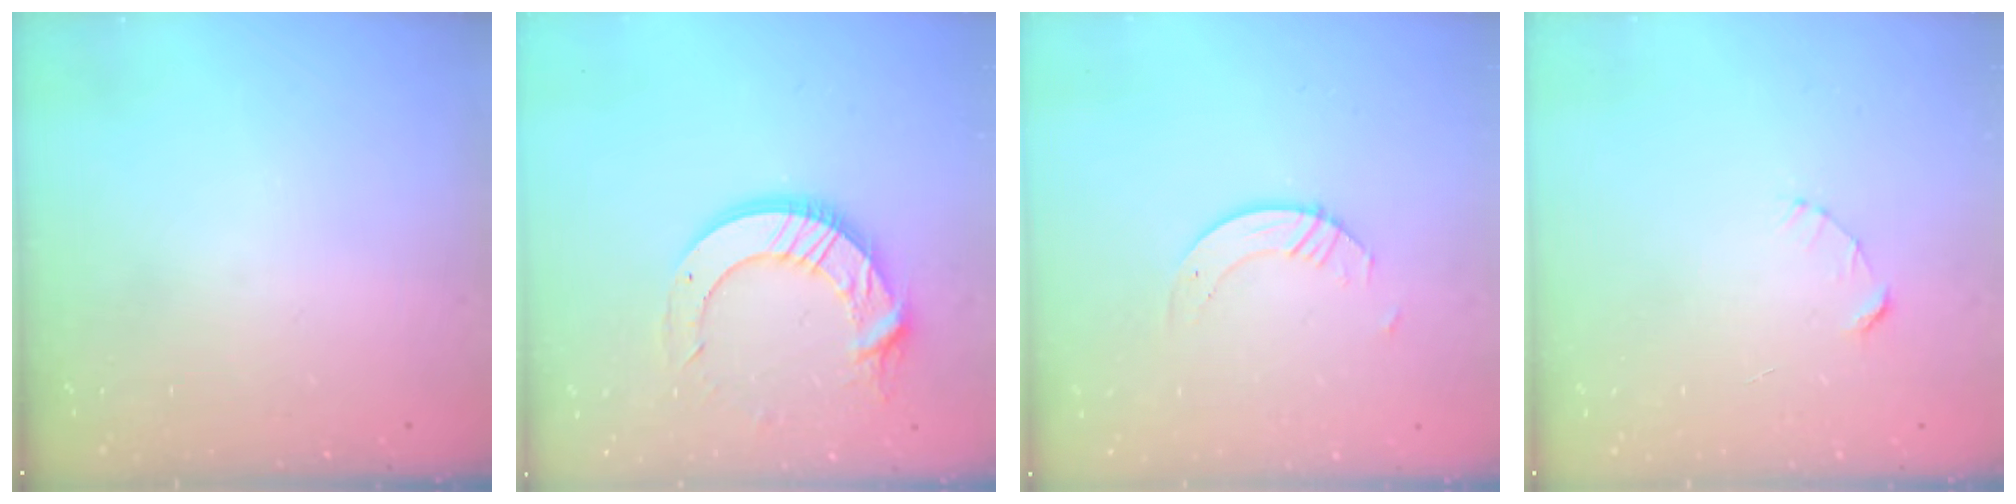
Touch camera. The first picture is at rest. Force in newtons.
{"total": 14.7, "press": 14.7, "slide": 1.6}
{"total": 3.8, "press": 3.8, "slide": 0.3}
{"total": 2.4, "press": 2.4, "slide": 0.2}